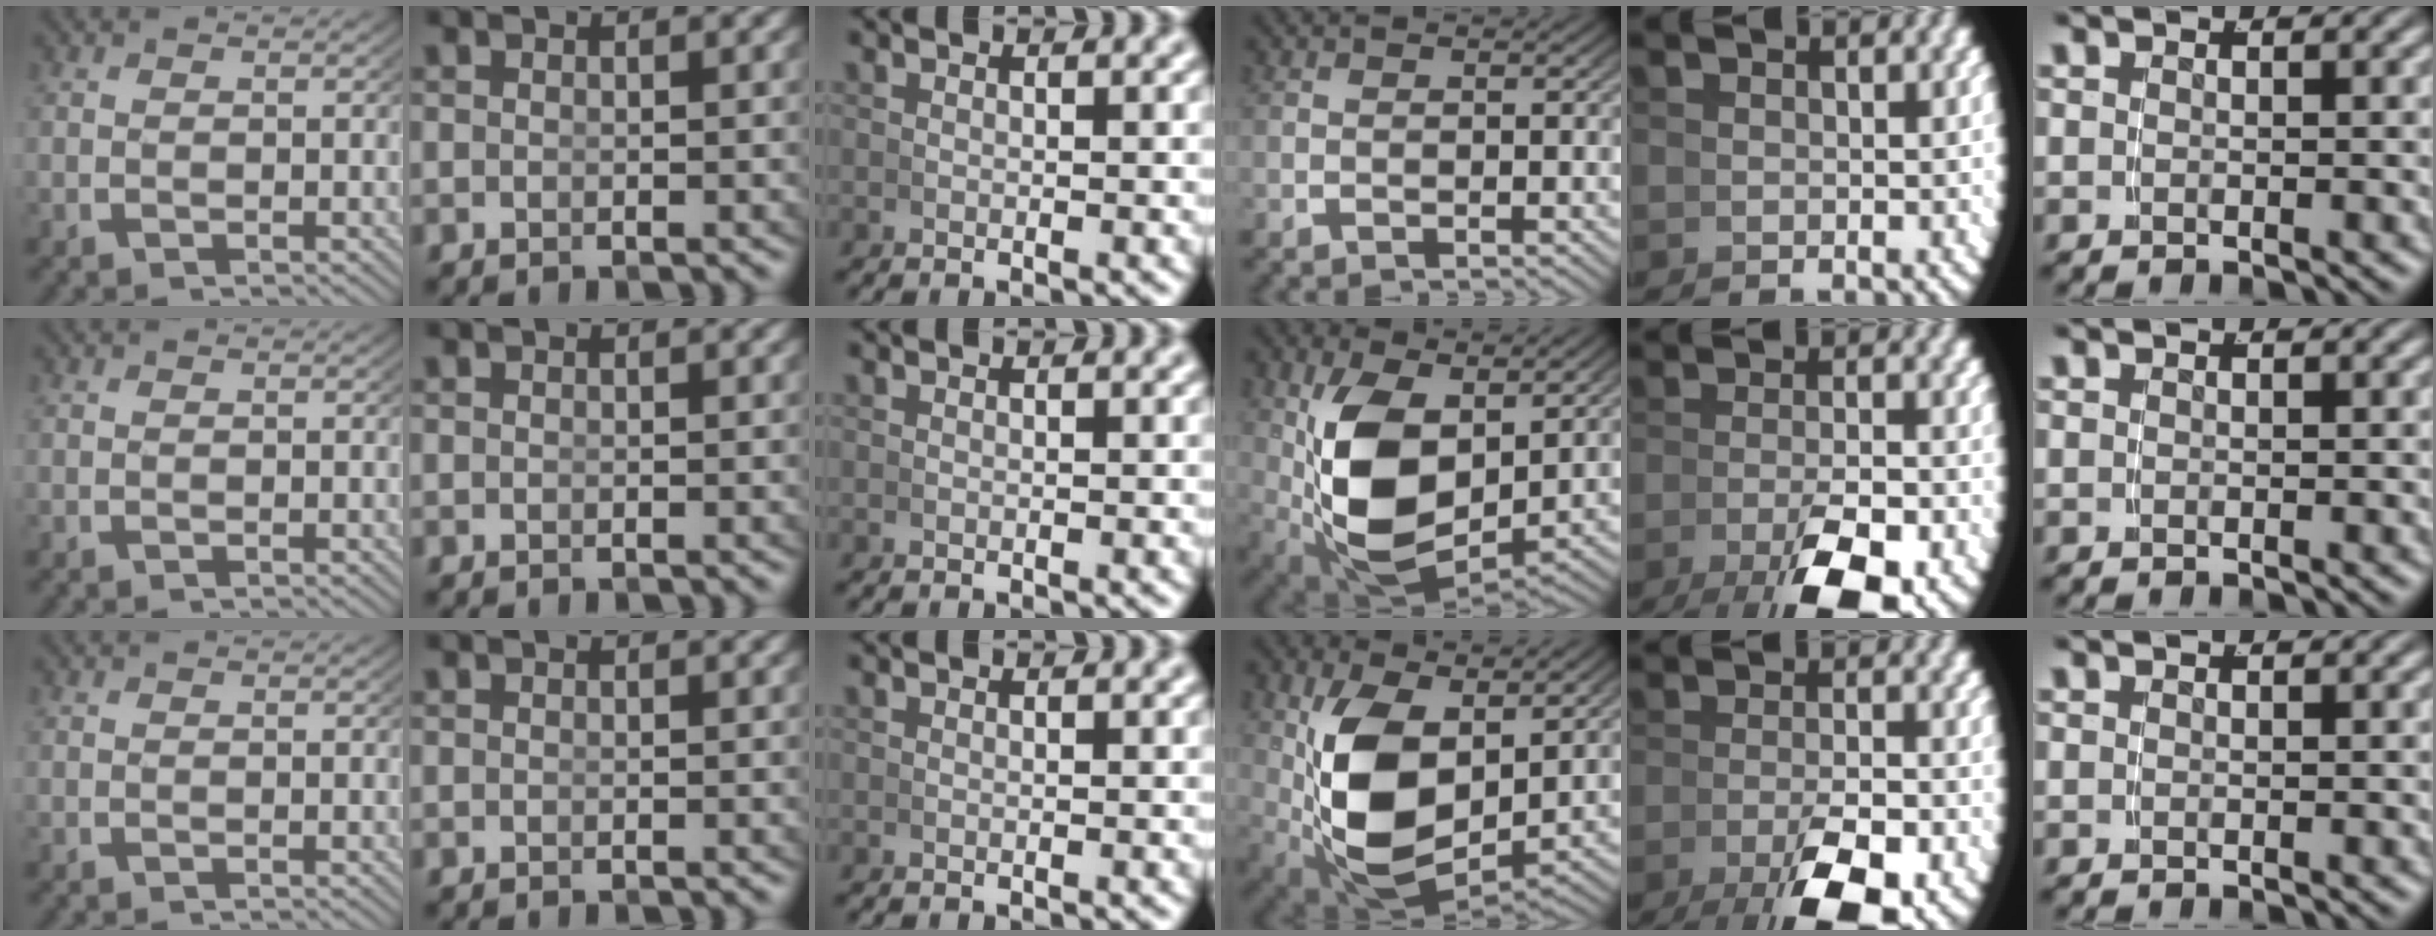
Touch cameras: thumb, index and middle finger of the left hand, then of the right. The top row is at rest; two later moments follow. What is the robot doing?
{"motion": "grasp_and_lifting", "object": "pen"}